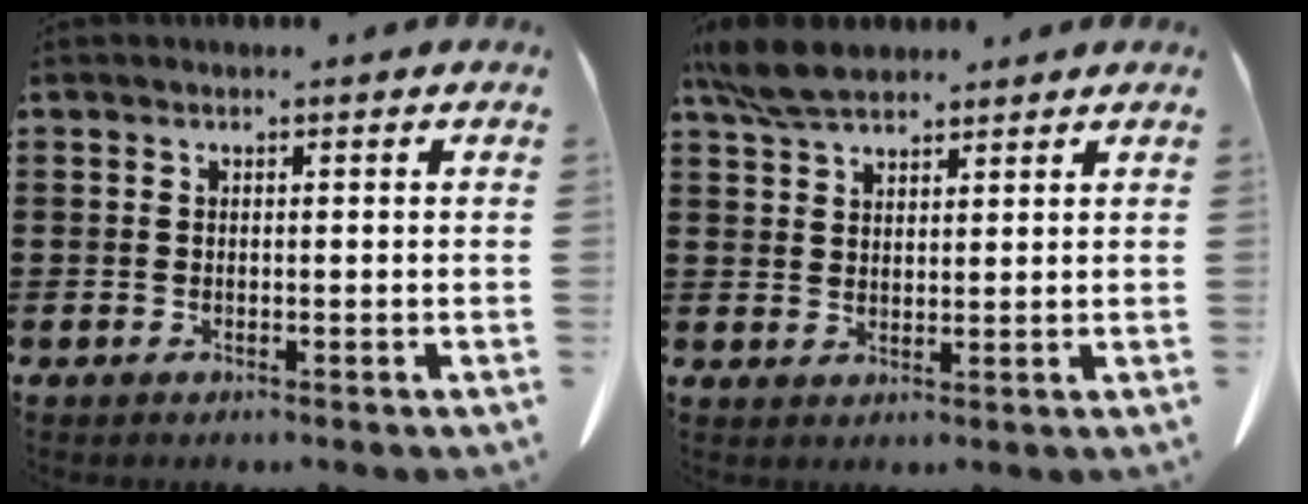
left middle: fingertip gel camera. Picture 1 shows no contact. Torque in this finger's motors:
{"motor_torque": [0.72, 0.04, 0.27, 0.08]}